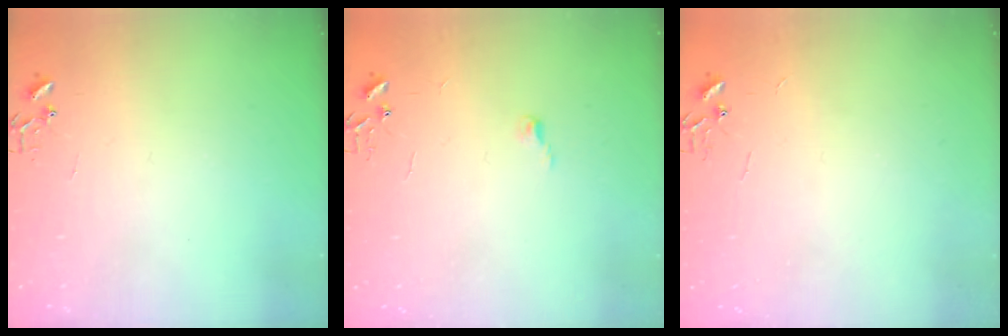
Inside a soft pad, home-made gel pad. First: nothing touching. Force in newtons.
{"total": 3.4, "press": 3.4, "slide": 0.5}
{"total": 2.2, "press": 2.2, "slide": 0.3}